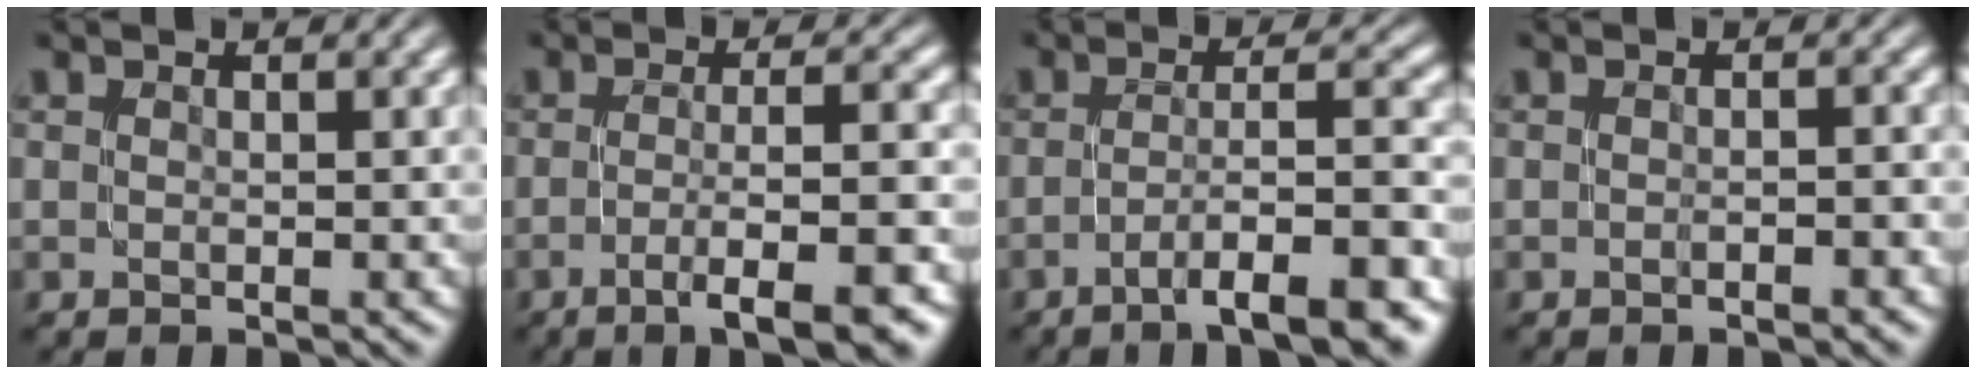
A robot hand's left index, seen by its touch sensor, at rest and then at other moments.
{"total": 7.0, "force": [-3.2, 1.3, 6.1], "torque": [-0.084, 0.007, -0.050]}
{"total": 8.3, "force": [-4.4, 1.5, 6.8], "torque": [-0.094, 0.011, -0.068]}
{"total": 1.1, "force": [-0.6, 0.0, 0.9], "torque": [-0.015, 0.002, -0.012]}